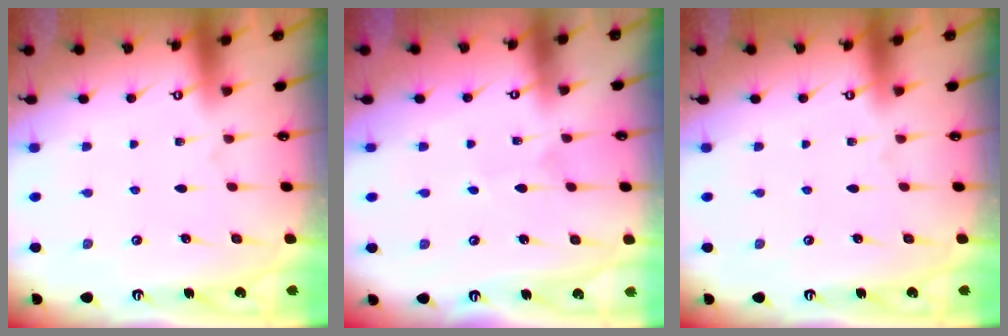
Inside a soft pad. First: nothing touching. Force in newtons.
{"total": 1.8, "press": 1.8, "slide": 0.2}
{"total": 0.0}